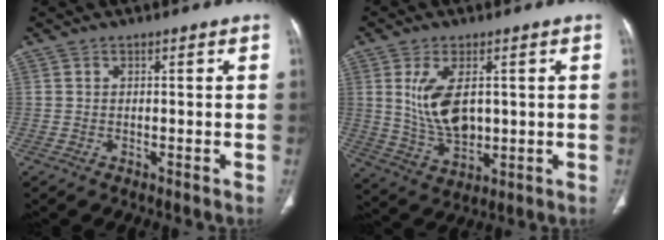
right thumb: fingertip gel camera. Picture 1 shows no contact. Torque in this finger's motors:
{"motor_torque": [-0.35, 0.79, 0.67, 0.91, 0.13]}